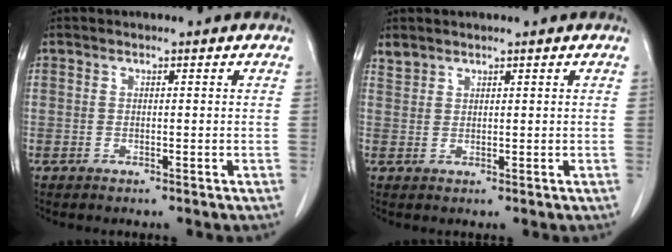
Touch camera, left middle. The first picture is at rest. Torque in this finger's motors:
{"motor_torque": [0.00, 0.02, -0.01, 0.01]}